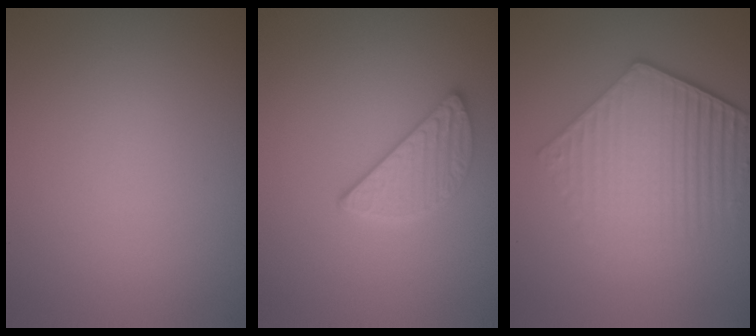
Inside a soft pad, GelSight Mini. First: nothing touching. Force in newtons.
{"total": 3.0, "press": 2.6, "slide": 1.5}
{"total": 6.3, "press": 4.5, "slide": 4.4}